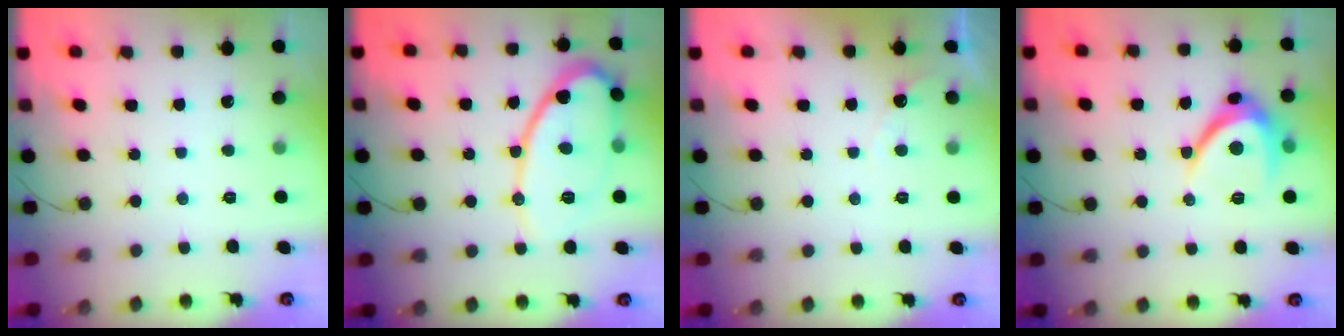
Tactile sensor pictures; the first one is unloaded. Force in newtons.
{"total": 14.8, "press": 14.8, "slide": 1.2}
{"total": 2.3, "press": 2.3, "slide": 0.1}
{"total": 8.9, "press": 8.8, "slide": 1.3}